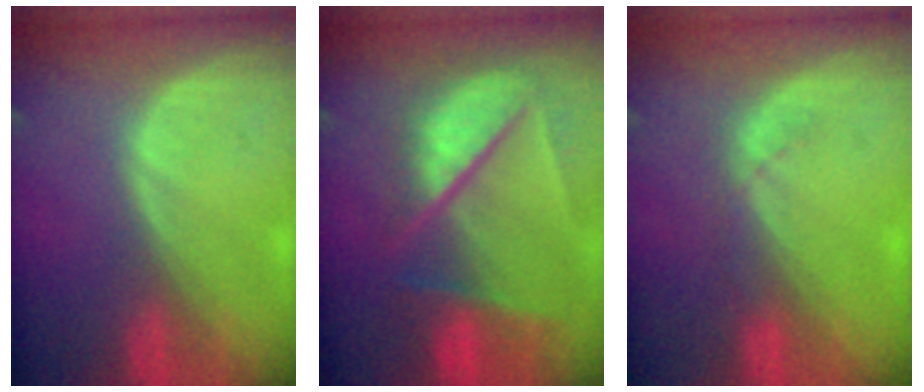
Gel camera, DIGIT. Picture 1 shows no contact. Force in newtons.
{"total": 10.3, "press": 8.6, "slide": 5.5}
{"total": 2.1, "press": 1.9, "slide": 0.9}